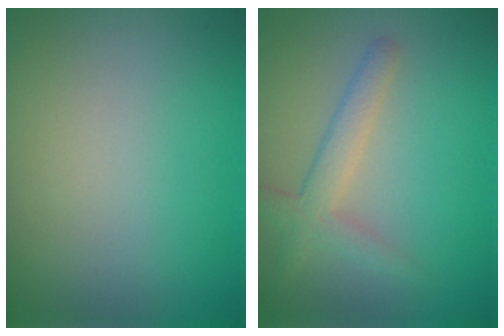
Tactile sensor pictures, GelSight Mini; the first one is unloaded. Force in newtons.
{"total": 2.7, "press": 2.7, "slide": 0.1}